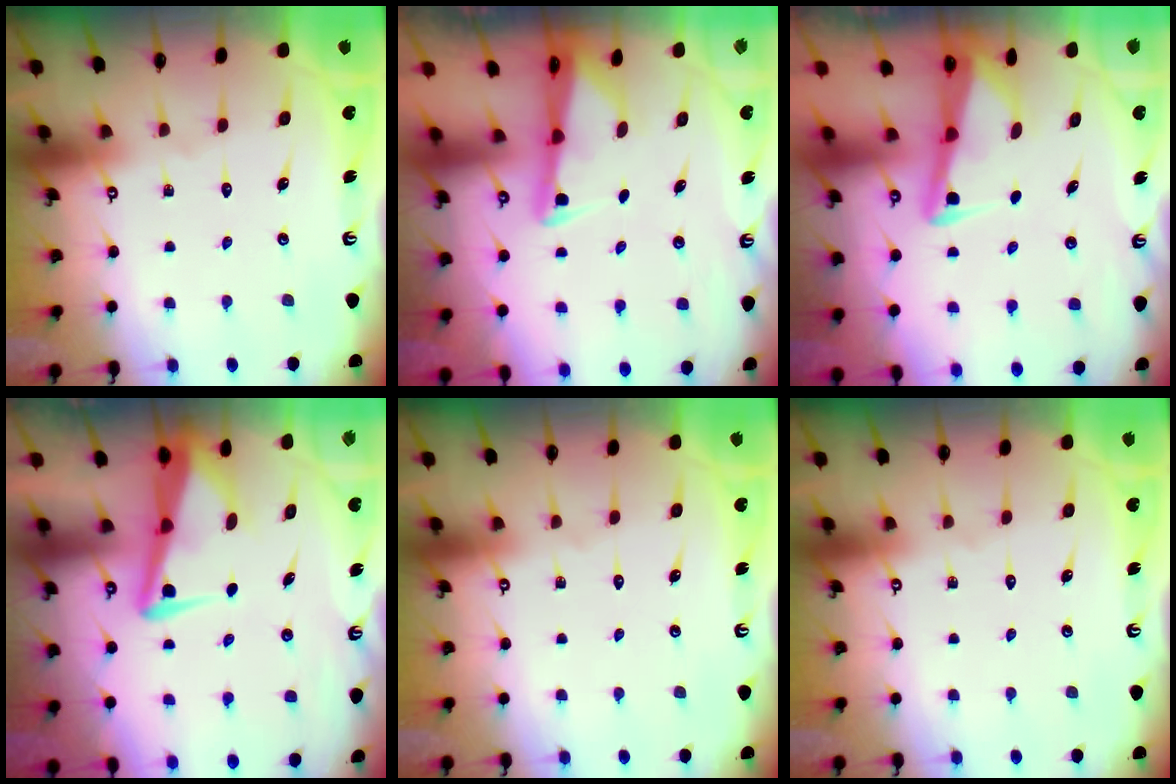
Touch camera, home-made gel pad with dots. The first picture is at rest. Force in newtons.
{"total": 2.0, "press": 2.0, "slide": 0.3}
{"total": 3.0, "press": 2.9, "slide": 0.4}
{"total": 5.4, "press": 5.4, "slide": 0.9}
{"total": 0.0}
{"total": 0.0}